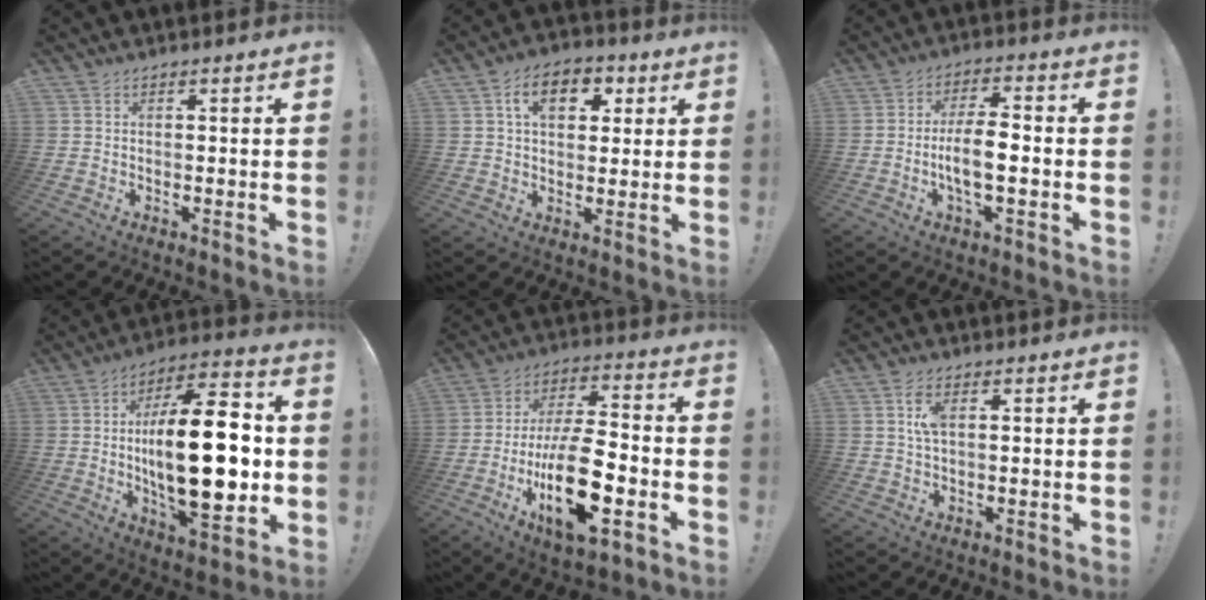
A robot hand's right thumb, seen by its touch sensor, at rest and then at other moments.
{"total": 10.3, "force": [3.5, 6.8, 7.0], "torque": [-0.098, 0.004, 0.061]}
{"total": 8.8, "force": [-2.0, 2.7, 8.2], "torque": [-0.160, 0.006, -0.039]}
{"total": 27.6, "force": [-0.4, 11.3, 25.1], "torque": [-0.425, -0.004, -0.008]}
{"total": 19.8, "force": [-6.2, 7.4, 17.2], "torque": [-0.311, 0.019, -0.097]}
{"total": 4.8, "force": [1.3, 2.2, 4.0], "torque": [-0.074, 0.005, 0.021]}